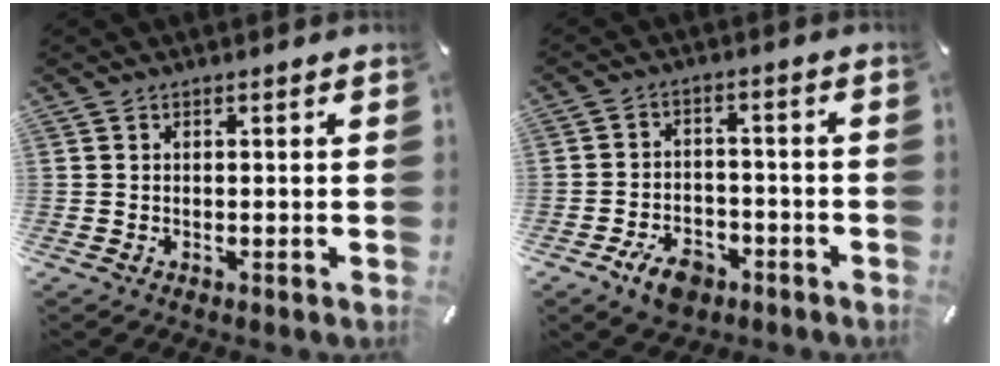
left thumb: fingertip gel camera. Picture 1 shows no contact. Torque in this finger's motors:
{"motor_torque": [0.15, 0.33, 0.01, 0.12, 0.01]}